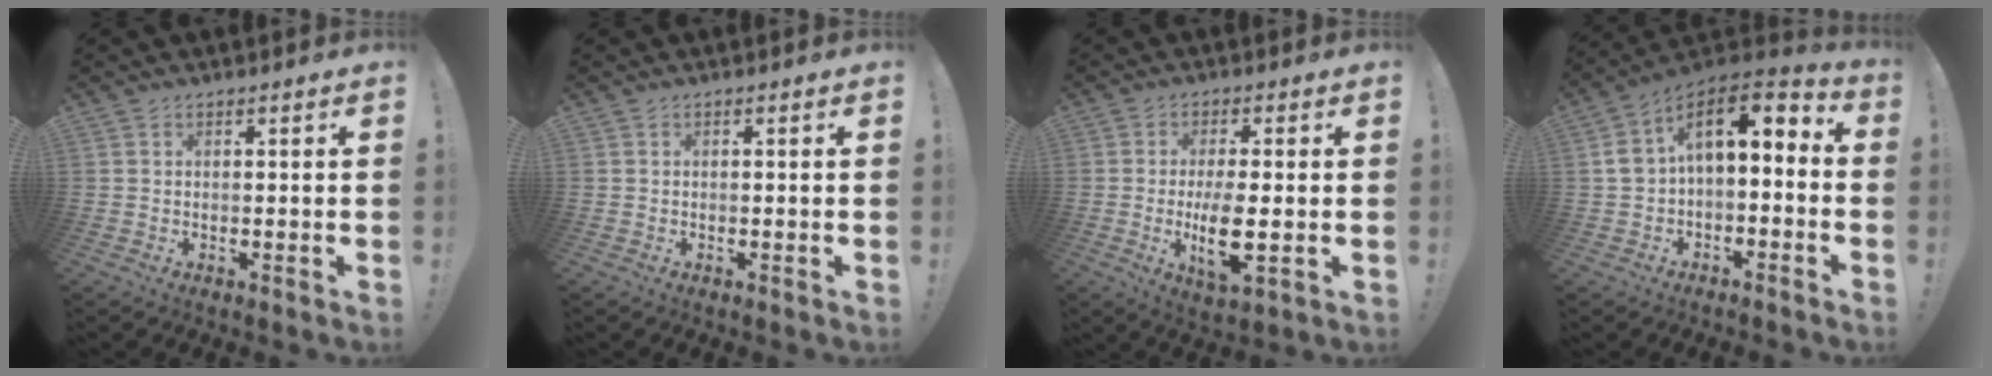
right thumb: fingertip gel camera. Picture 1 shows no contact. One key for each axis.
{"total": 0.0}
{"total": 9.6, "fx": -1.4, "fy": 2.9, "fz": 9.0, "tx": -0.167, "ty": -0.015, "tz": -0.026}
{"total": 8.8, "fx": 1.2, "fy": 5.8, "fz": 6.5, "tx": -0.106, "ty": 0.000, "tz": 0.024}